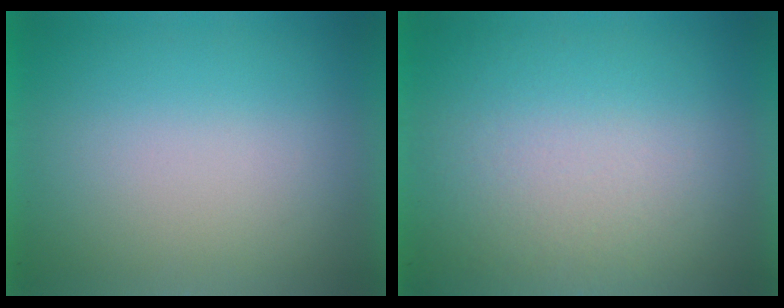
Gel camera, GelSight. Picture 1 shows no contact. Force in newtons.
{"total": 2.7}